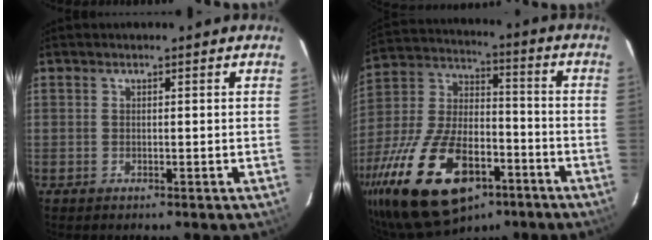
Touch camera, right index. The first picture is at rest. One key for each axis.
{"total": 26.2, "fx": -14.3, "fy": 13.3, "fz": 17.5, "tx": -0.369, "ty": -0.017, "tz": -0.235}